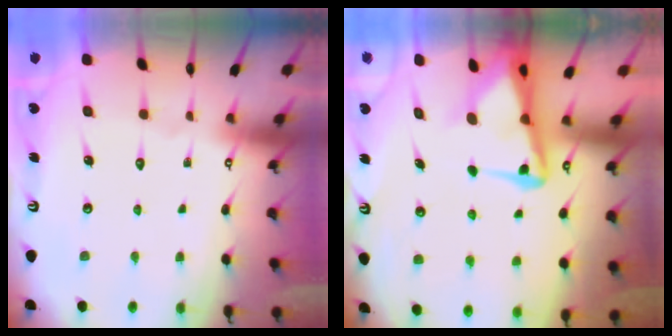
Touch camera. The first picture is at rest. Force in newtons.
{"total": 5.3, "press": 5.2, "slide": 0.9}